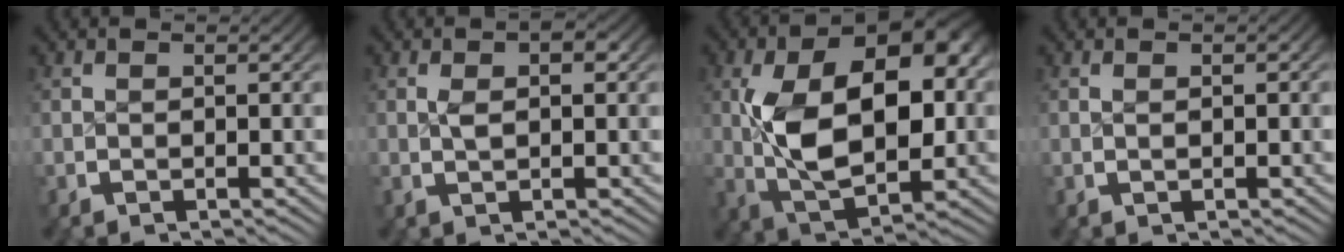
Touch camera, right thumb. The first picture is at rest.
{"total": 1.9, "force": [0.3, 1.0, 1.6], "torque": [-0.030, -0.005, 0.008]}
{"total": 13.5, "force": [0.5, 8.0, 10.8], "torque": [-0.215, -0.027, 0.024]}
{"total": 0.6, "force": [0.0, 0.2, 0.6], "torque": [-0.012, -0.006, 0.003]}